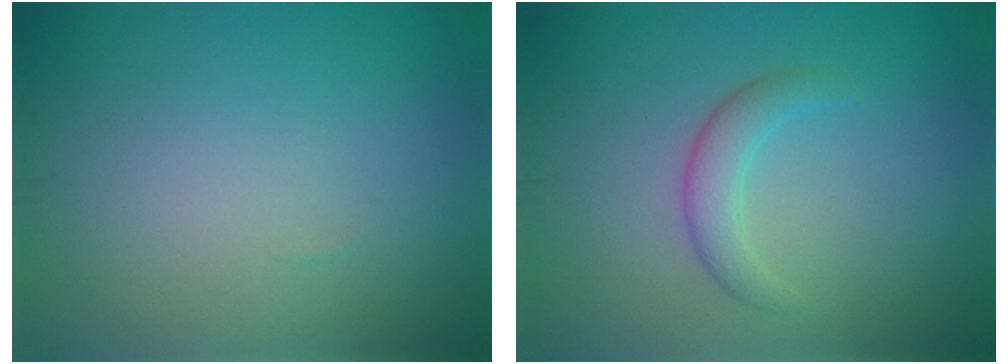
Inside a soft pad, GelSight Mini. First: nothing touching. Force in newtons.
{"total": 2.2, "press": 2.2, "slide": 0.2}